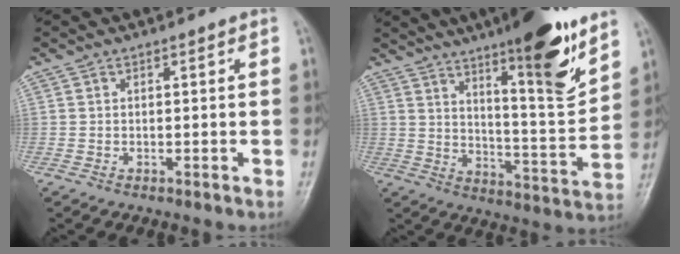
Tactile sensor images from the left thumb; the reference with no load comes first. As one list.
[{"total": 17.7, "force": [11.4, 3.3, 13.2], "torque": [-0.169, -0.074, 0.180]}]